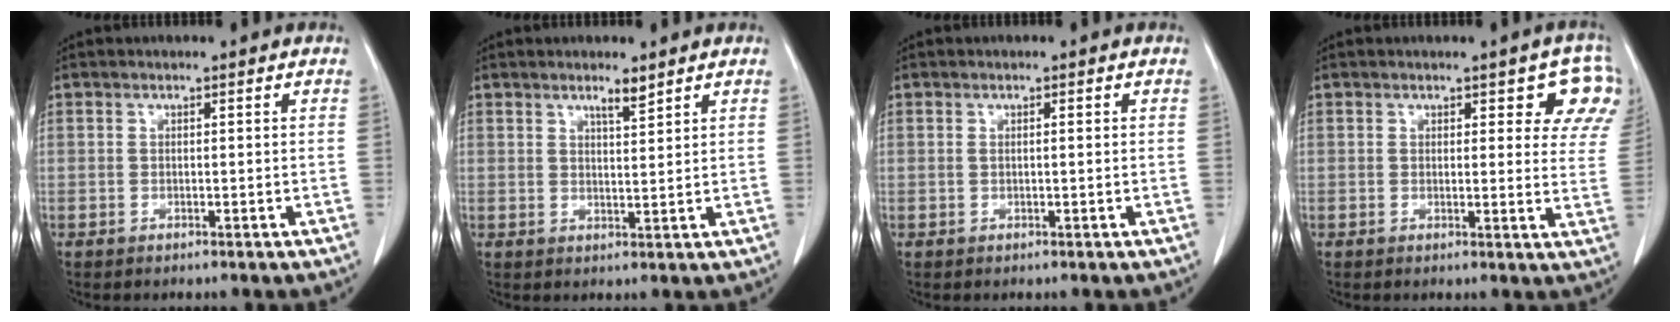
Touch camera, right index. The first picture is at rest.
{"total": 2.3, "force": [1.8, 0.1, 1.4], "torque": [-0.029, -0.003, 0.033]}
{"total": 0.7, "force": [0.2, 0.1, 0.6], "torque": [-0.008, 0.002, 0.007]}
{"total": 7.1, "force": [4.5, 2.9, 4.6], "torque": [-0.028, -0.011, 0.032]}